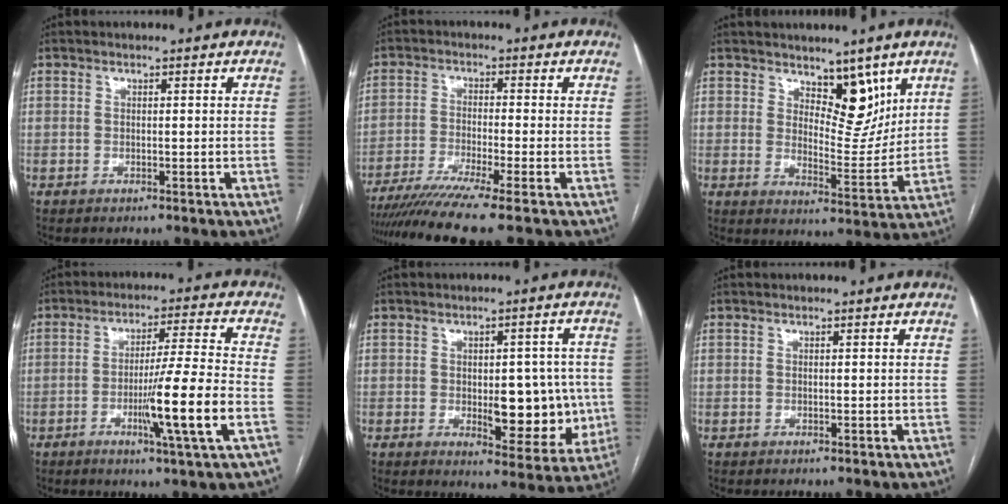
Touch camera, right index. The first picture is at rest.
{"total": 9.6, "force": [-7.6, -1.8, 5.6], "torque": [-0.085, -0.028, -0.124]}
{"total": 7.4, "force": [4.8, 3.5, 4.4], "torque": [-0.056, -0.010, 0.083]}
{"total": 11.7, "force": [-3.6, -1.5, 11.0], "torque": [-0.188, -0.014, -0.063]}
{"total": 10.2, "force": [-1.1, 4.6, 9.1], "torque": [-0.099, 0.005, 0.000]}
{"total": 0.0}